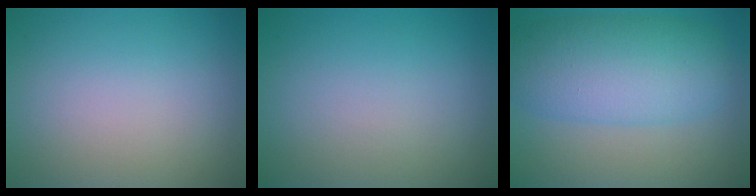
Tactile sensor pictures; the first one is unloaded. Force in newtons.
{"total": 0.0}
{"total": 7.6, "press": 7.6, "slide": 0.1}